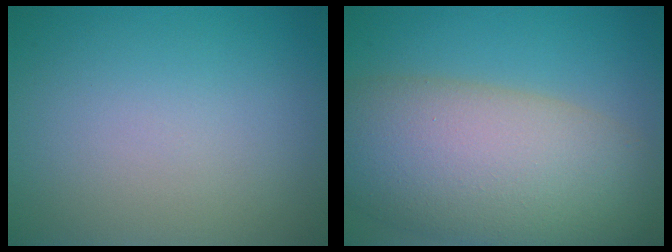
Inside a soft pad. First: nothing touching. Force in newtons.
{"total": 12.3, "press": 12.2, "slide": 0.6}